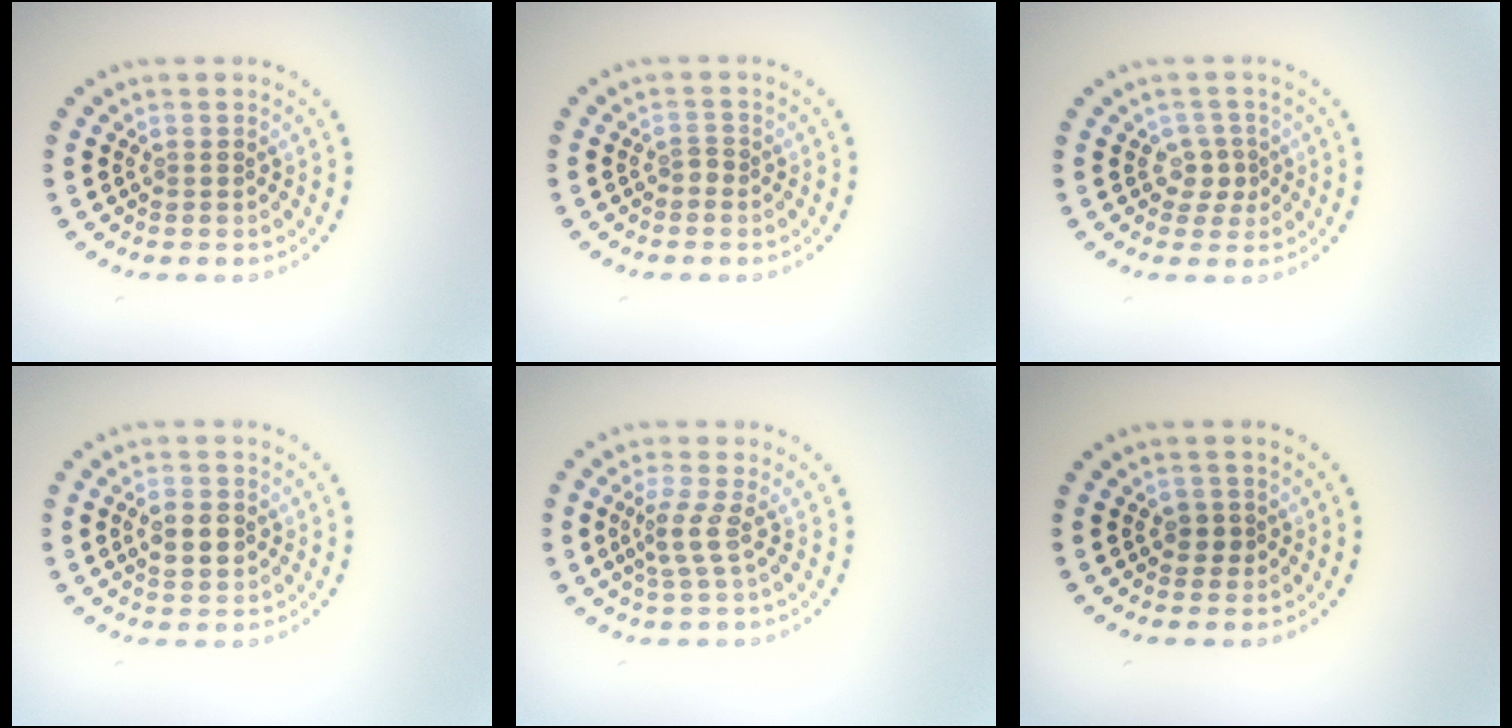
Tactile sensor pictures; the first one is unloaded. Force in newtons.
{"total": 0.9, "press": 0.6, "slide": 0.7}
{"total": 2.0, "press": 1.5, "slide": 1.2}
{"total": 2.7, "press": 2.7, "slide": 0.2}
{"total": 2.0, "press": 1.3, "slide": 1.6}
{"total": 1.4, "press": 1.2, "slide": 0.6}